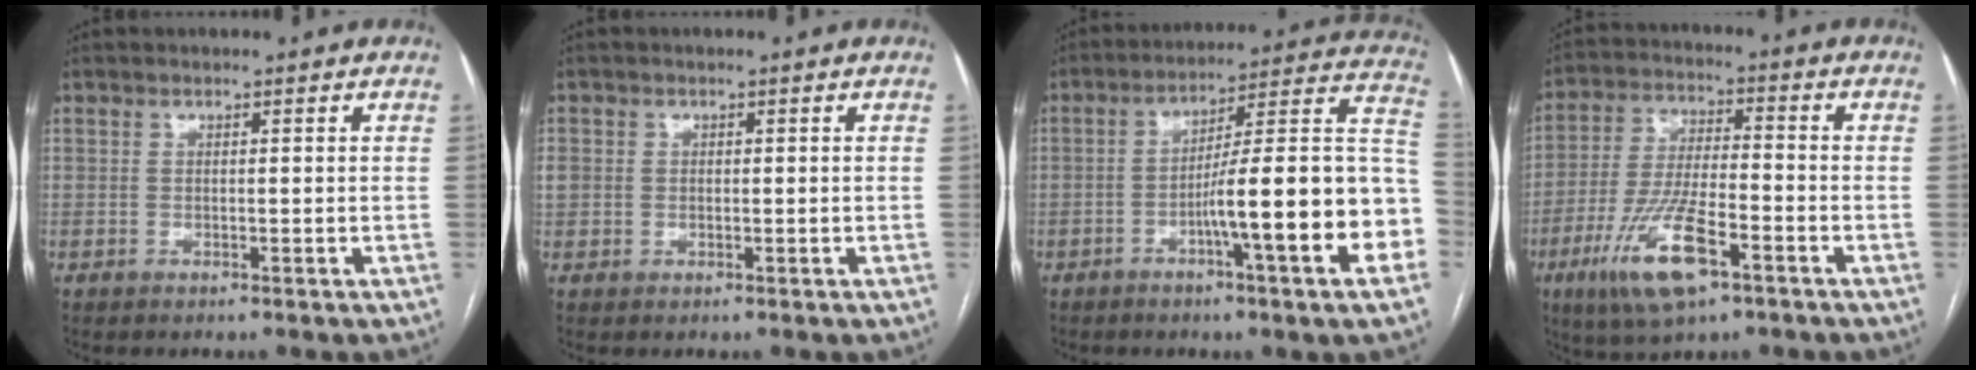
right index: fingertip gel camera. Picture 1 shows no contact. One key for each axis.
{"total": 2.3, "fx": 0.1, "fy": 2.2, "fz": 0.9, "tx": -0.026, "ty": 0.015, "tz": 0.007}
{"total": 19.5, "fx": -5.7, "fy": 0.8, "fz": 18.7, "tx": -0.196, "ty": 0.026, "tz": -0.080}
{"total": 12.7, "fx": -6.4, "fy": 3.1, "fz": 10.5, "tx": -0.219, "ty": -0.014, "tz": -0.112}